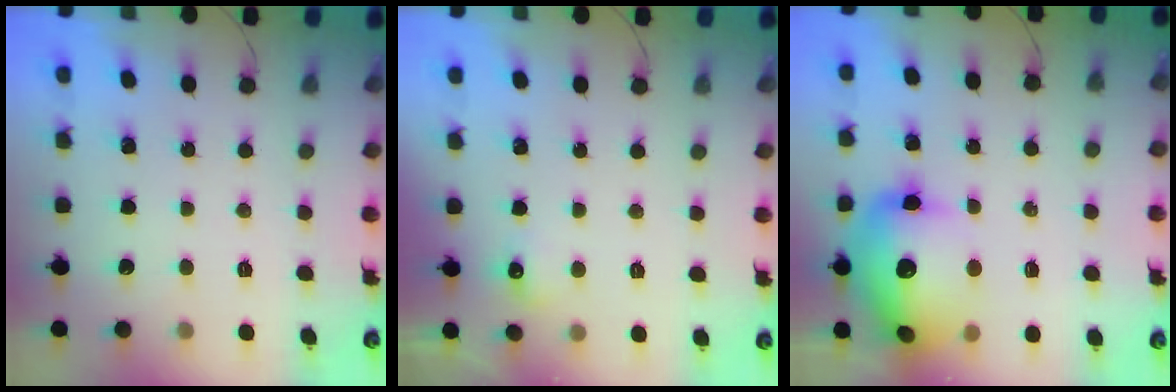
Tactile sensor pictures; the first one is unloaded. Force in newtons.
{"total": 4.4, "press": 4.2, "slide": 1.2}
{"total": 19.4, "press": 19.0, "slide": 3.8}